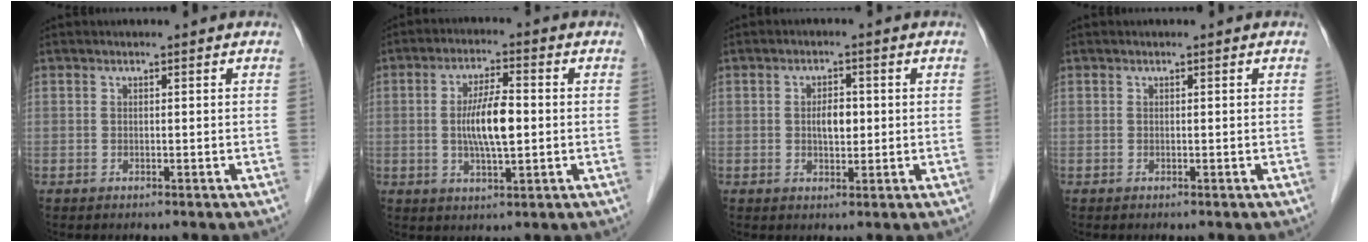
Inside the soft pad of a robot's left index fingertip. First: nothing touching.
{"total": 7.5, "force": [-0.3, 1.6, 7.3], "torque": [-0.141, -0.002, -0.008]}
{"total": 3.2, "force": [0.0, 1.6, 2.7], "torque": [-0.046, 0.001, 0.001]}
{"total": 0.0}